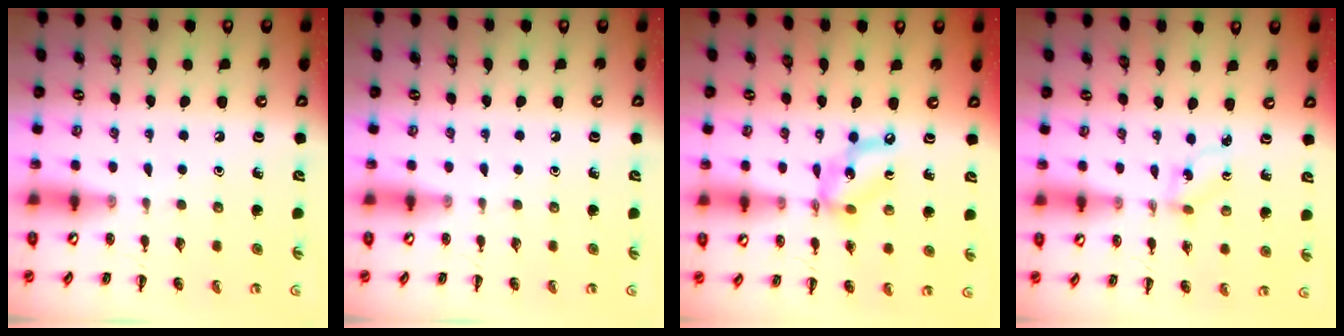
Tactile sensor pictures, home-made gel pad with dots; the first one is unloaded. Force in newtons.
{"total": 0.0}
{"total": 9.2, "press": 8.9, "slide": 2.2}
{"total": 1.7, "press": 1.5, "slide": 0.8}